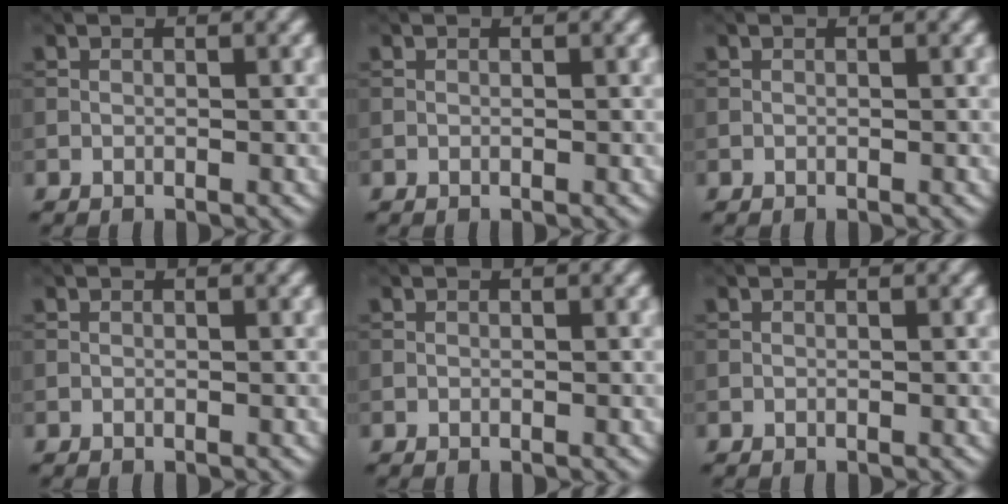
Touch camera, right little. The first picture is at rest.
{"total": 0.0}
{"total": 0.0}
{"total": 0.0}
{"total": 0.0}
{"total": 0.0}